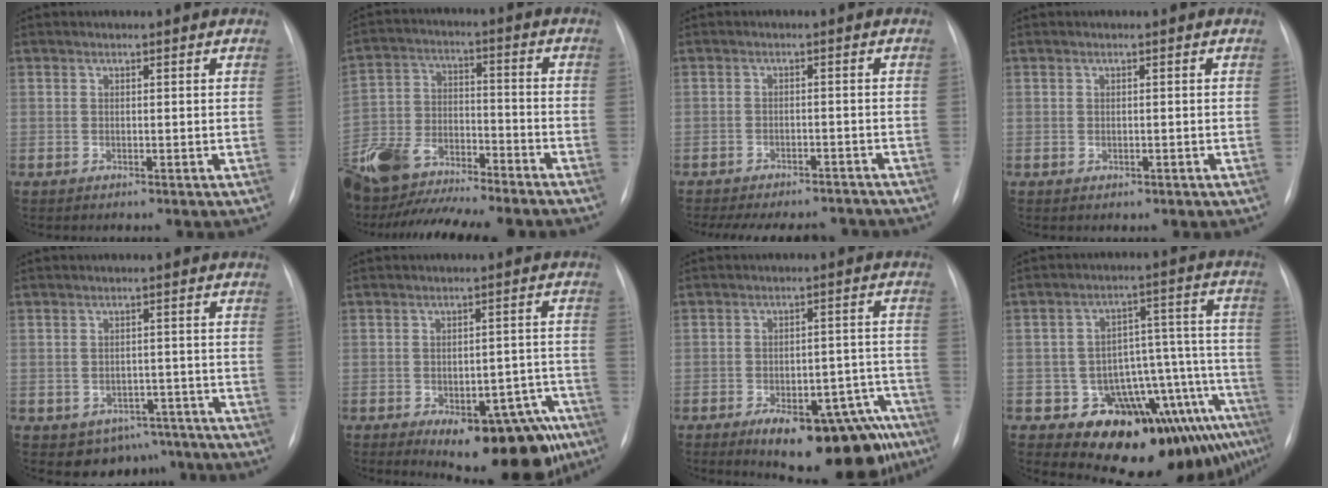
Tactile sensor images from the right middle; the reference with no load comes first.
{"total": 20.1, "force": [-17.4, 4.8, 8.8], "torque": [-0.209, 0.003, -0.294]}
{"total": 14.0, "force": [-12.4, 4.6, 4.6], "torque": [-0.093, 0.005, -0.155]}
{"total": 0.7, "force": [-0.3, 0.5, 0.3], "torque": [-0.005, 0.000, -0.001]}
{"total": 6.3, "force": [-4.5, 4.3, 1.4], "torque": [0.002, 0.018, -0.055]}
{"total": 15.4, "force": [-9.8, 6.4, 10.1], "torque": [-0.058, 0.040, -0.120]}
{"total": 17.8, "force": [-12.1, 6.8, 11.1], "torque": [-0.072, 0.044, -0.155]}
{"total": 16.3, "force": [-11.2, 5.5, 10.6], "torque": [-0.058, 0.084, -0.142]}